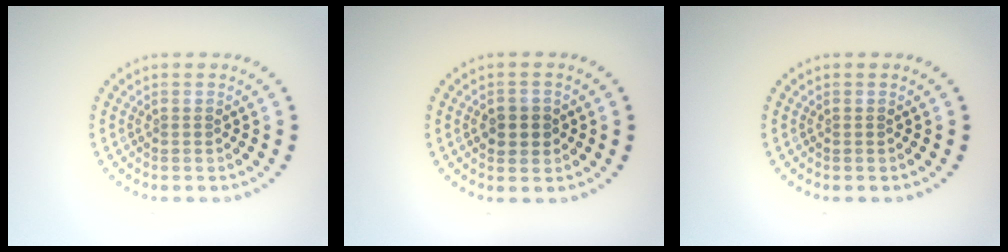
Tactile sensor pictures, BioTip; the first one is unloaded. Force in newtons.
{"total": 2.3, "press": 2.3, "slide": 0.4}
{"total": 0.0}